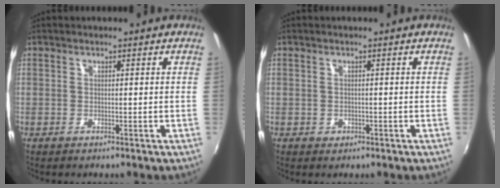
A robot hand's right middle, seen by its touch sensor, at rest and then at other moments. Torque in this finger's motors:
{"motor_torque": [0.37, -0.26, 0.04, -0.01]}